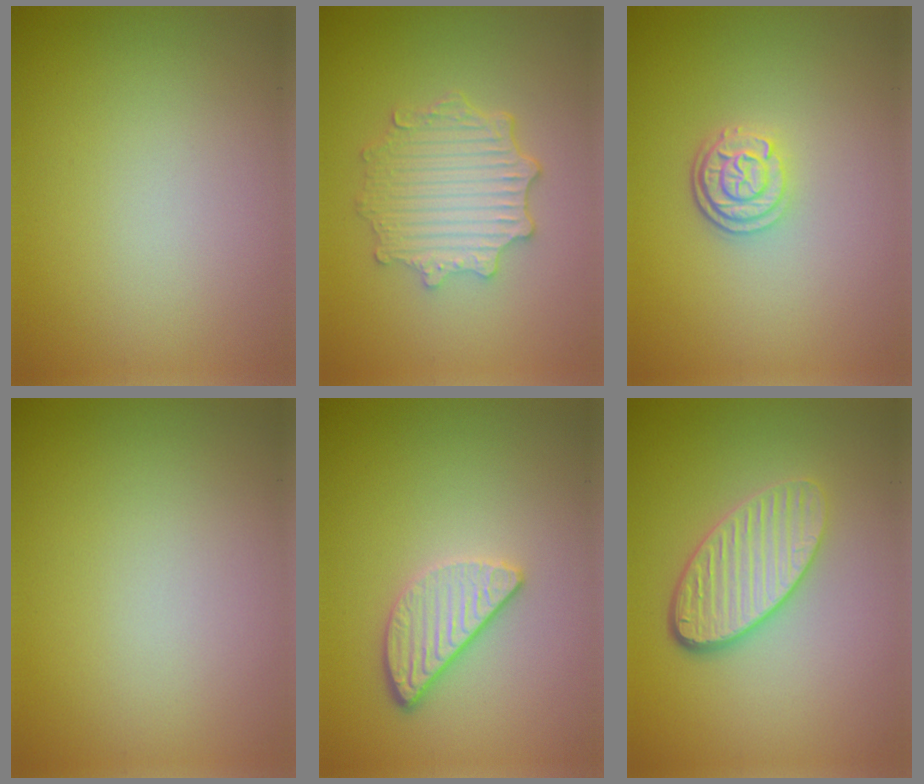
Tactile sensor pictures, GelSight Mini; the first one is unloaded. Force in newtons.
{"total": 4.6, "press": 3.8, "slide": 2.6}
{"total": 3.0, "press": 2.5, "slide": 1.6}
{"total": 0.0}
{"total": 3.3, "press": 2.7, "slide": 1.8}
{"total": 4.7, "press": 3.5, "slide": 3.1}